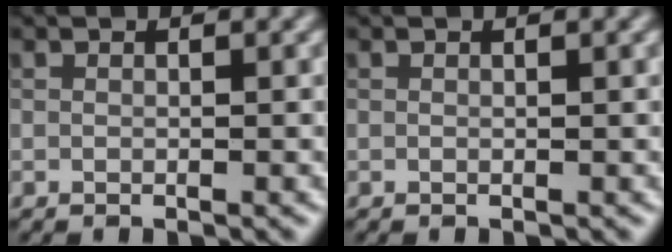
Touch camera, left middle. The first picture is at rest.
{"total": 0.0}